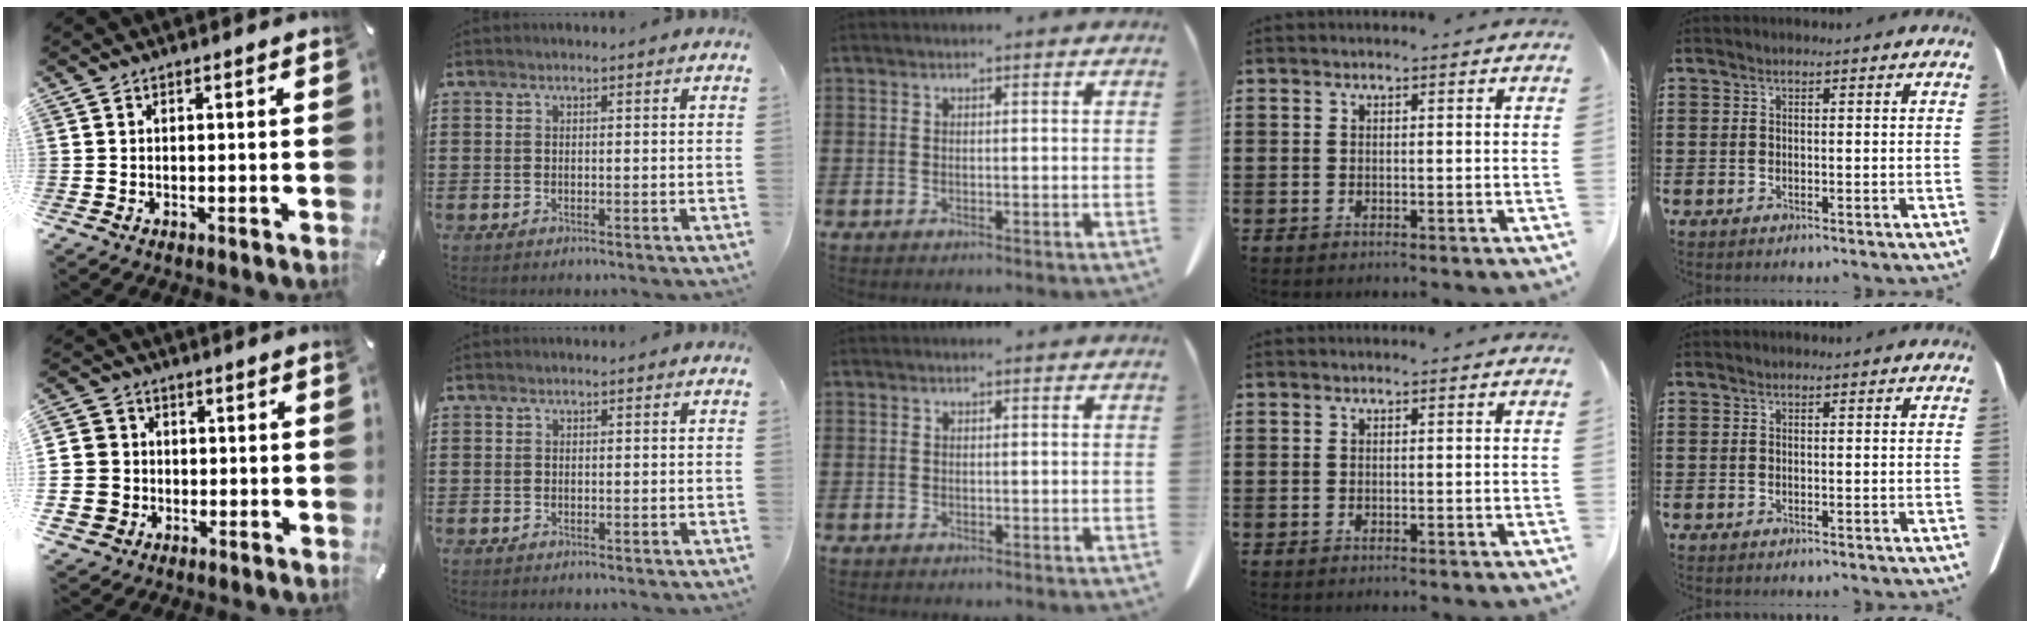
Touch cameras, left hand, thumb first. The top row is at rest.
{"thumb": {"total": 8.9, "force": [-0.9, 8.6, 2.0], "torque": [-0.060, 0.011, -0.014]}}